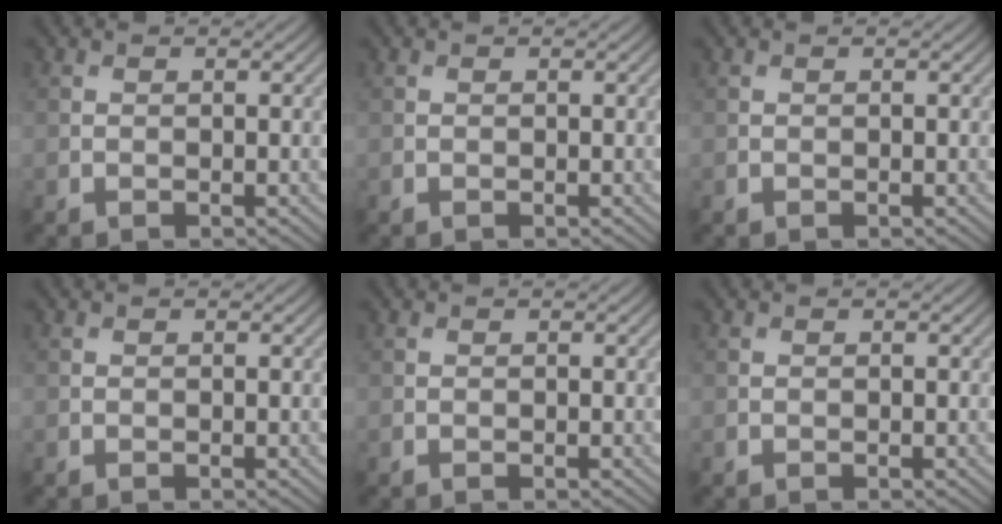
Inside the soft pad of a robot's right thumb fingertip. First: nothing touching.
{"total": 0.0}
{"total": 0.0}
{"total": 0.0}
{"total": 0.0}
{"total": 0.0}